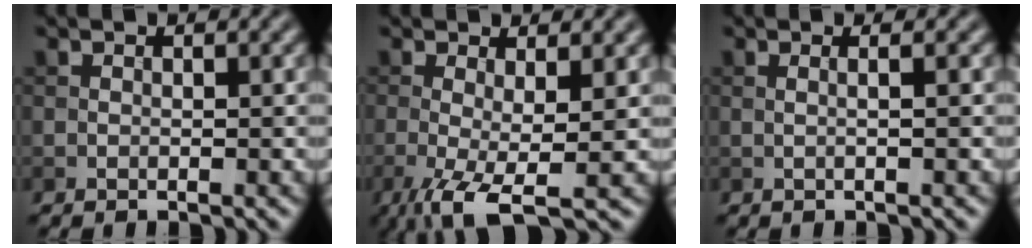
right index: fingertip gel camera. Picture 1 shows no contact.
{"total": 5.1, "force": [-1.6, 1.1, 4.7], "torque": [-0.093, -0.015, -0.031]}
{"total": 1.7, "force": [0.4, 0.7, 1.5], "torque": [-0.014, -0.002, -0.014]}